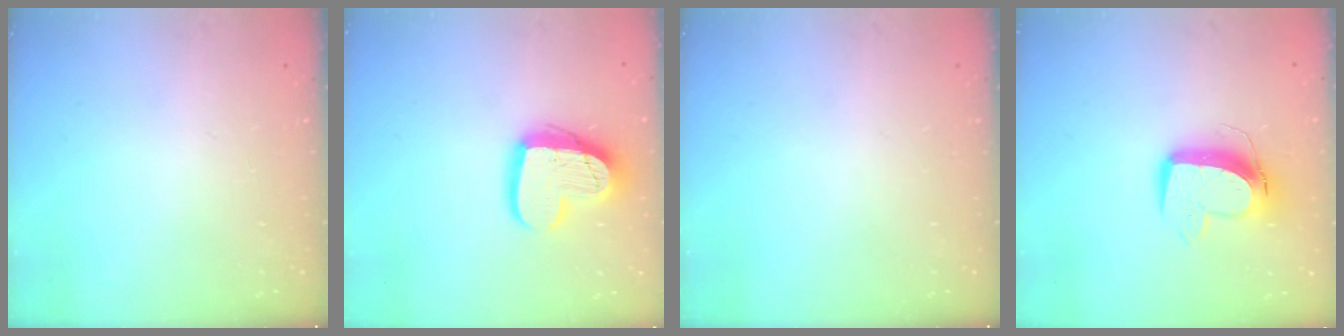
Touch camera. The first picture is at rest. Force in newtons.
{"total": 15.9, "press": 15.9, "slide": 1.3}
{"total": 0.0}
{"total": 11.7, "press": 11.6, "slide": 1.5}